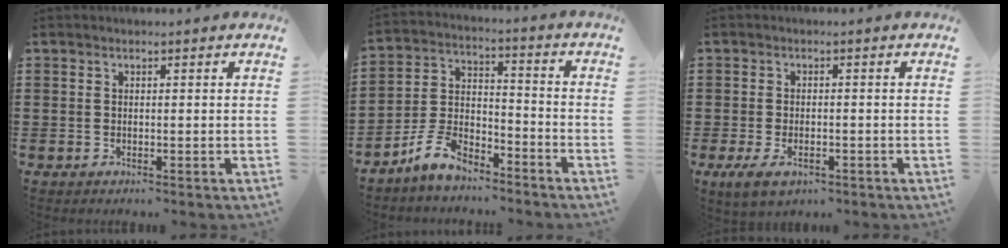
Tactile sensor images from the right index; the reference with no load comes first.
{"total": 7.9, "force": [-6.7, 2.8, 3.2], "torque": [-0.083, 0.016, -0.134]}
{"total": 2.9, "force": [-1.5, 1.4, 2.0], "torque": [-0.050, -0.001, -0.033]}